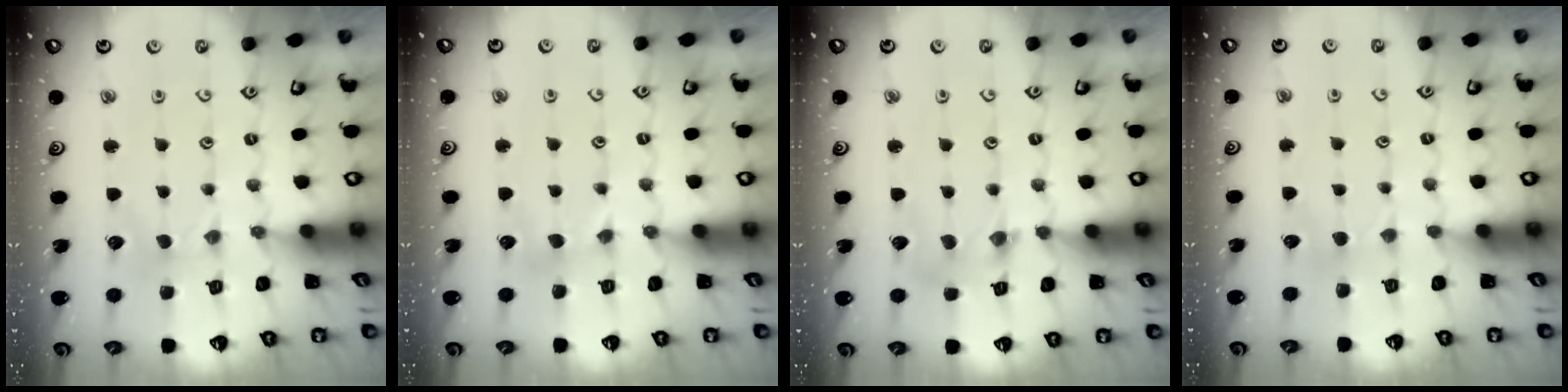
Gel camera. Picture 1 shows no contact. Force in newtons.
{"total": 2.1, "press": 2.0, "slide": 0.3}
{"total": 2.5, "press": 2.4, "slide": 0.3}
{"total": 2.8, "press": 2.7, "slide": 0.4}